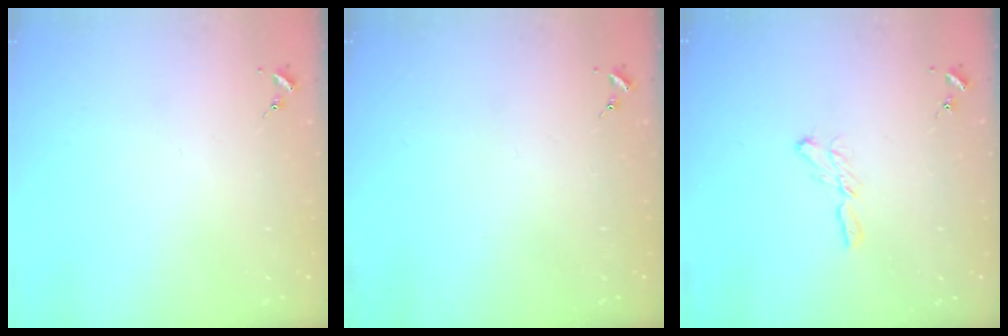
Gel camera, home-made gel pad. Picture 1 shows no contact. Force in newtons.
{"total": 0.0}
{"total": 5.6, "press": 5.6, "slide": 0.2}